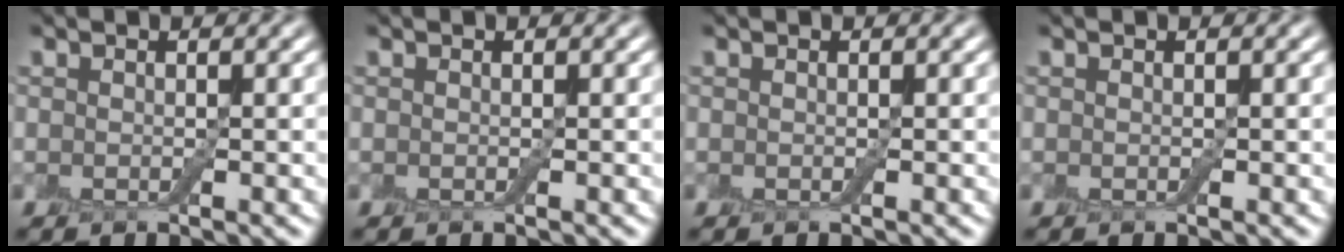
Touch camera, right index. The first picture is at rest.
{"total": 0.0}
{"total": 0.0}
{"total": 0.0}